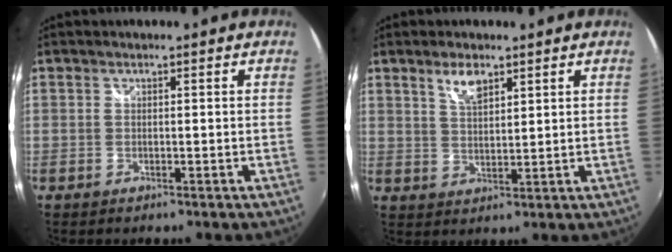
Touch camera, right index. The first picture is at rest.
{"total": 4.7, "force": [3.0, 1.8, 3.1], "torque": [-0.054, 0.002, 0.055]}